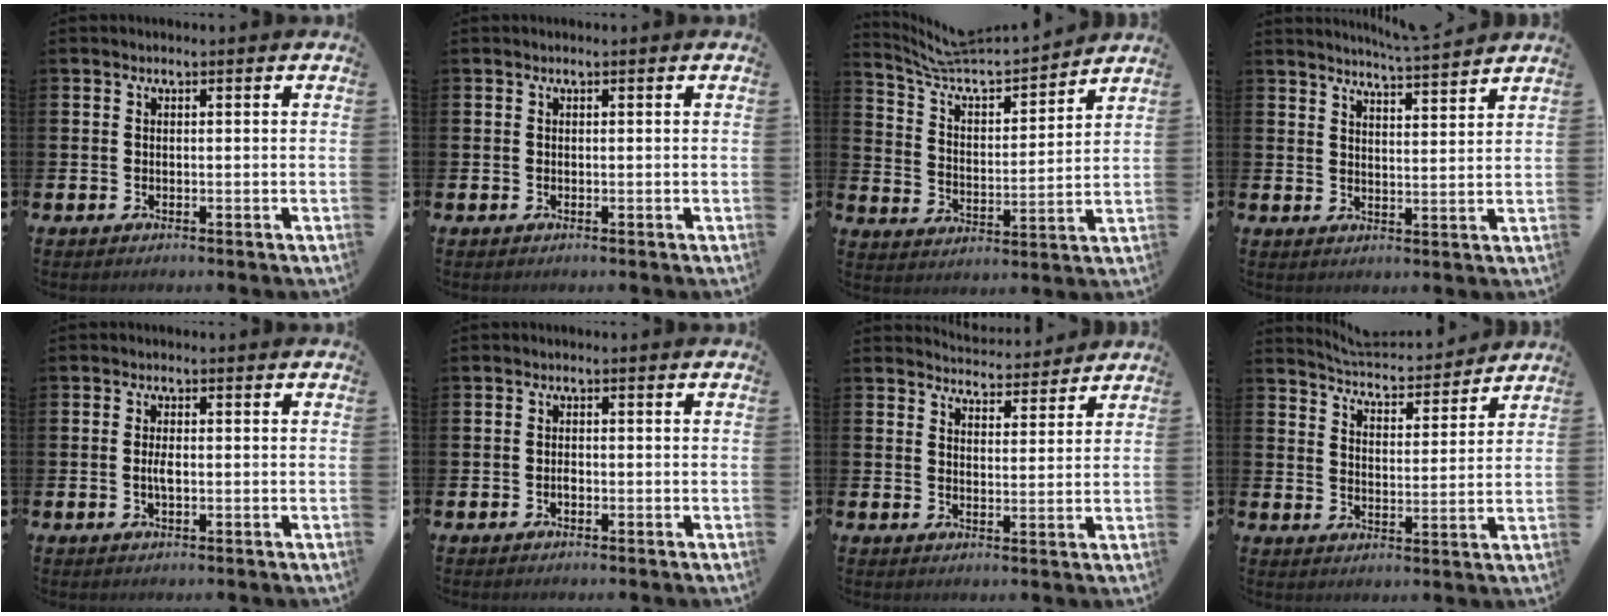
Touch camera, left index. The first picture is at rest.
{"total": 0.0}
{"total": 8.0, "force": [7.6, 1.2, 1.9], "torque": [-0.073, -0.065, 0.132]}
{"total": 4.9, "force": [4.8, -0.9, 0.5], "torque": [-0.016, -0.035, 0.082]}
{"total": 1.9, "force": [-0.2, 0.7, 1.8], "torque": [-0.032, 0.001, -0.005]}
{"total": 0.9, "force": [-0.4, 0.5, 0.6], "torque": [-0.011, -0.001, -0.008]}
{"total": 4.5, "force": [4.4, 0.6, -0.2], "torque": [0.003, -0.036, 0.076]}
{"total": 4.9, "force": [4.9, 0.5, 0.2], "torque": [-0.029, -0.041, 0.083]}